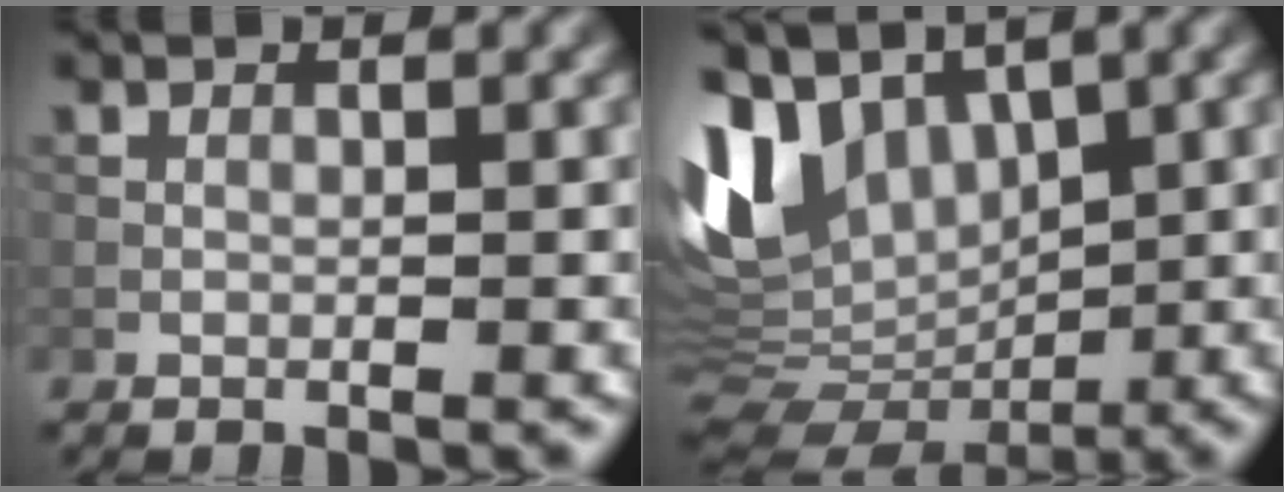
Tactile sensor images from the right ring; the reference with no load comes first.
{"total": 10.5, "force": [2.6, 6.7, 7.7], "torque": [-0.167, 0.010, 0.042]}